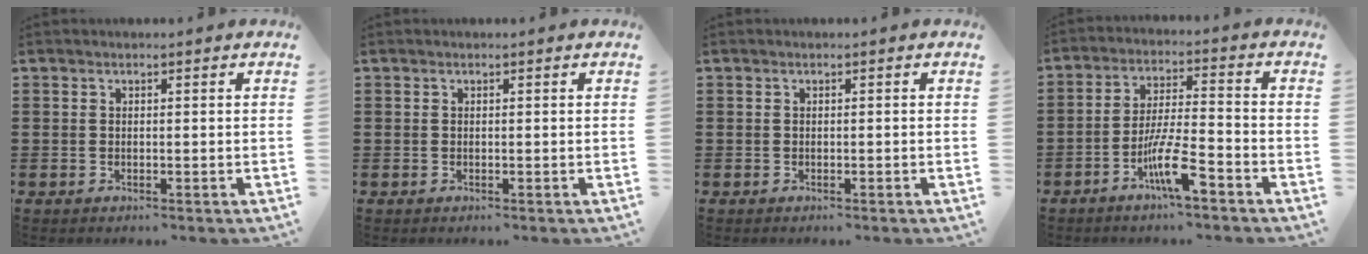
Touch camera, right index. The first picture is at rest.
{"total": 0.0}
{"total": 0.0}
{"total": 8.5, "force": [-4.7, 1.4, 6.9], "torque": [-0.136, -0.004, -0.085]}